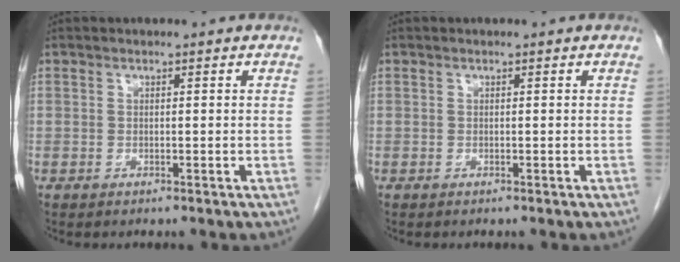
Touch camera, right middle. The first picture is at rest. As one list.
[{"total": 0.0}]